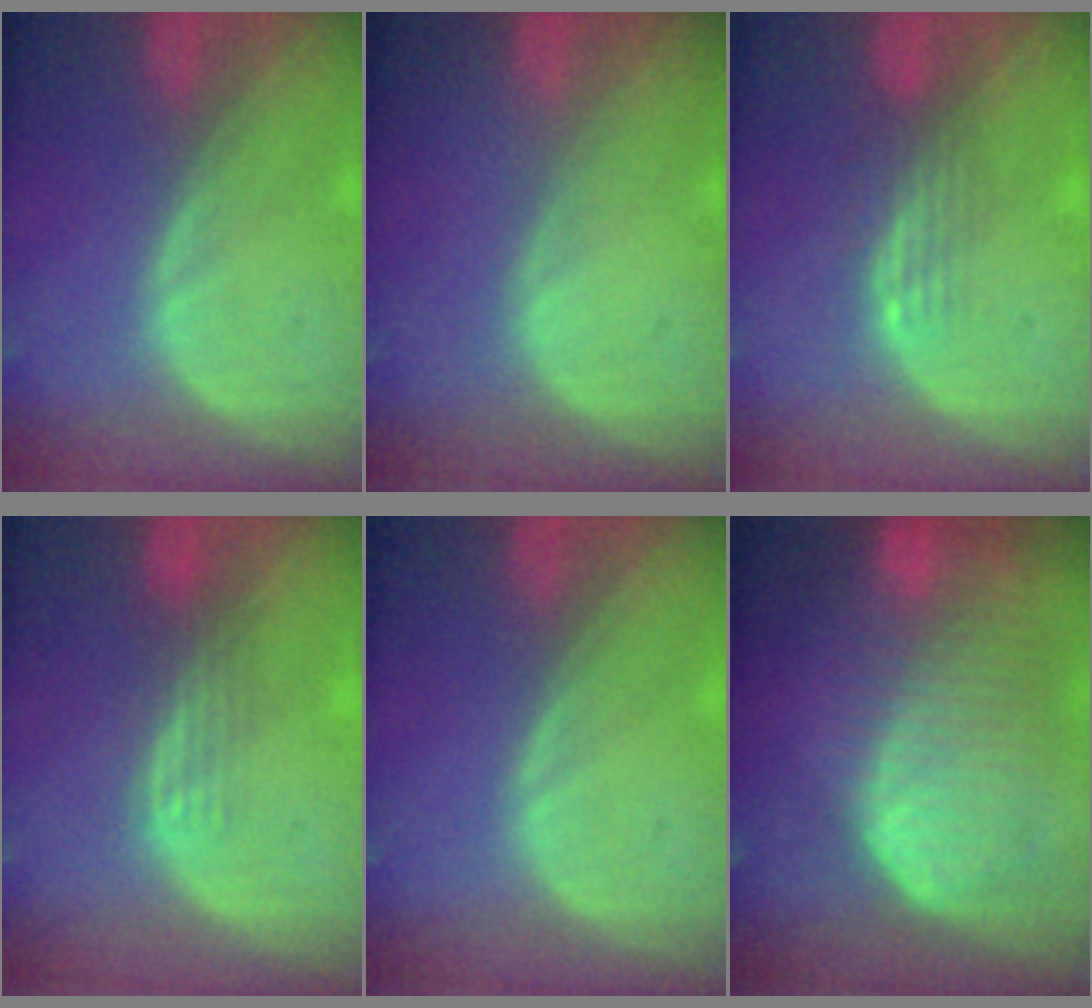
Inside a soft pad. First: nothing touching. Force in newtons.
{"total": 0.0}
{"total": 3.3, "press": 2.7, "slide": 1.9}
{"total": 2.9, "press": 2.7, "slide": 1.2}
{"total": 0.0}
{"total": 10.3, "press": 9.0, "slide": 5.1}